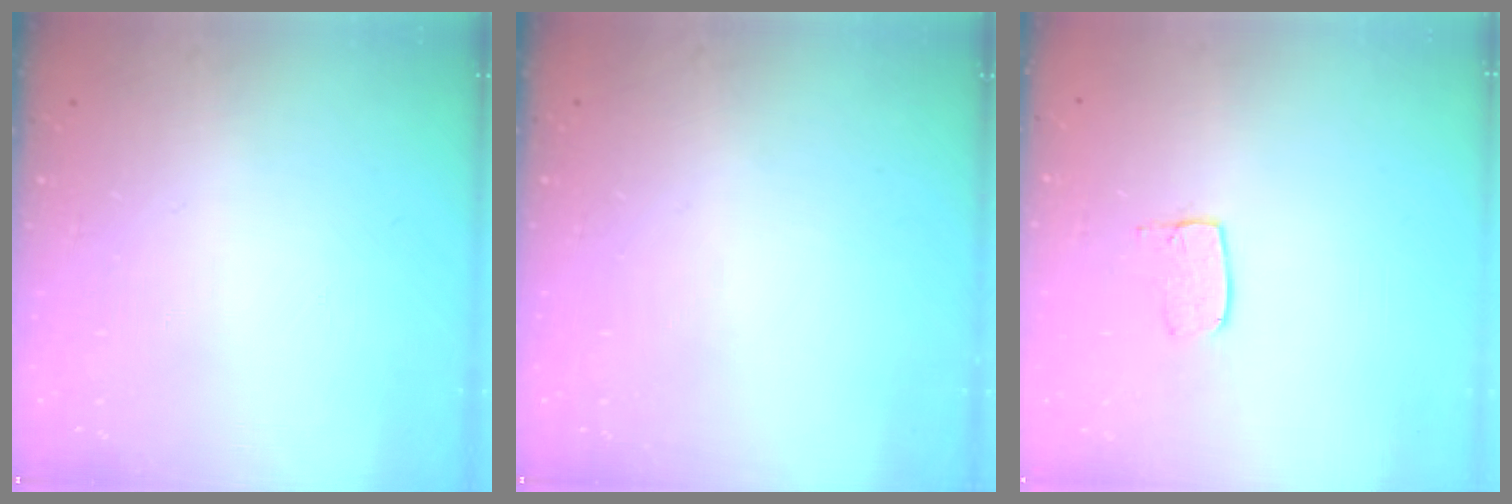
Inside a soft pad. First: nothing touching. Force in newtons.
{"total": 0.0}
{"total": 5.5, "press": 5.5, "slide": 0.4}